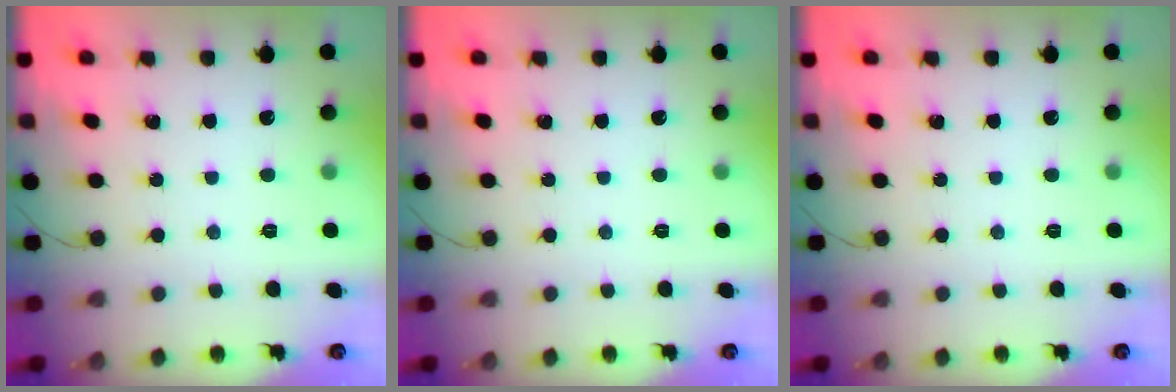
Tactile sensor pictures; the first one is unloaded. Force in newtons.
{"total": 0.0}
{"total": 0.0}